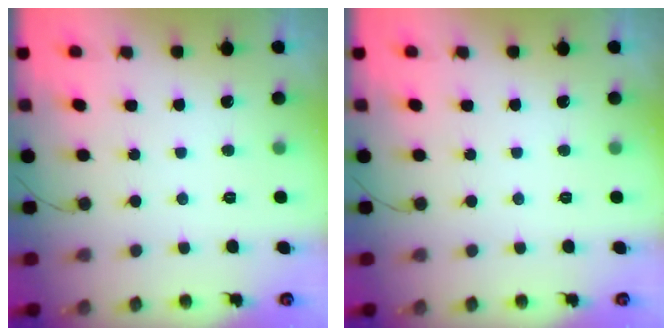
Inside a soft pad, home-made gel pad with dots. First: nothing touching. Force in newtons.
{"total": 0.0}